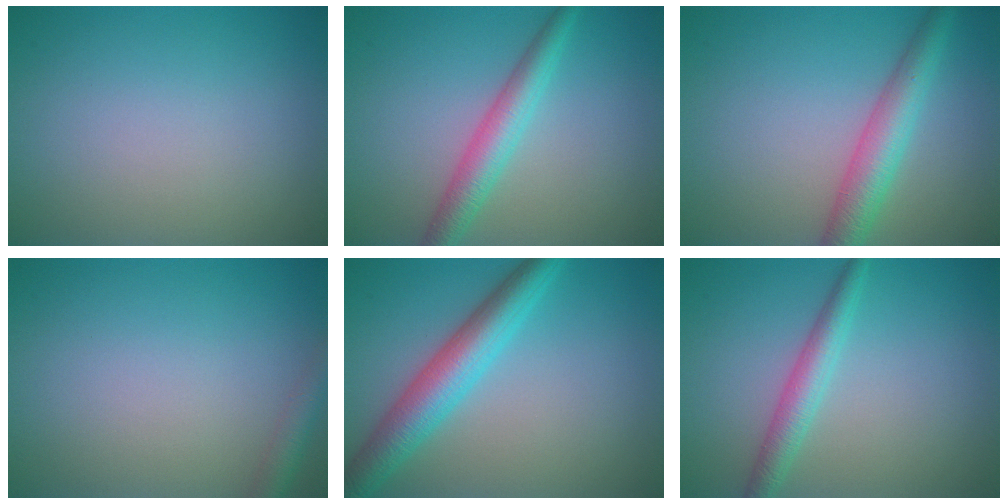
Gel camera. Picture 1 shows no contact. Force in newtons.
{"total": 3.6, "press": 3.6, "slide": 0.1}
{"total": 4.2, "press": 4.2, "slide": 0.2}
{"total": 2.0, "press": 2.0, "slide": 0.1}
{"total": 5.6, "press": 5.6, "slide": 0.1}
{"total": 2.8, "press": 2.8, "slide": 0.1}